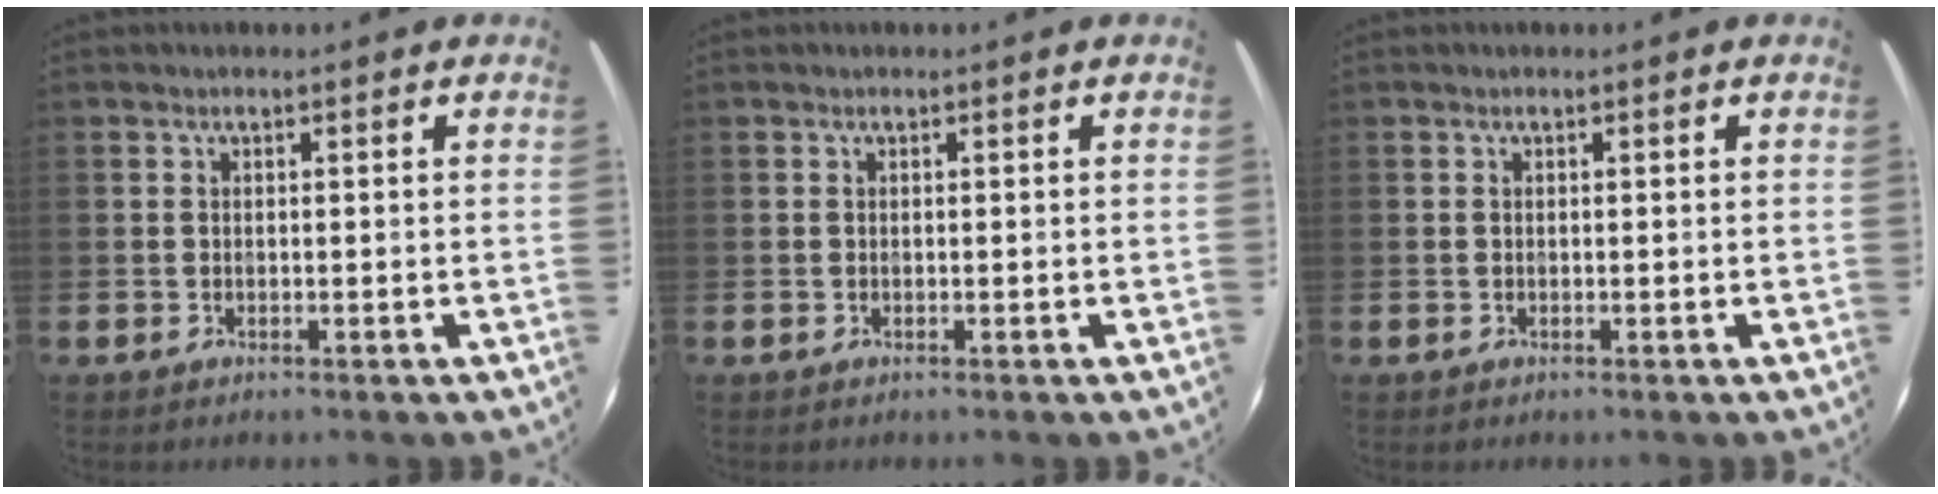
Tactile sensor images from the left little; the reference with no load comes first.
{"total": 0.0}
{"total": 0.0}